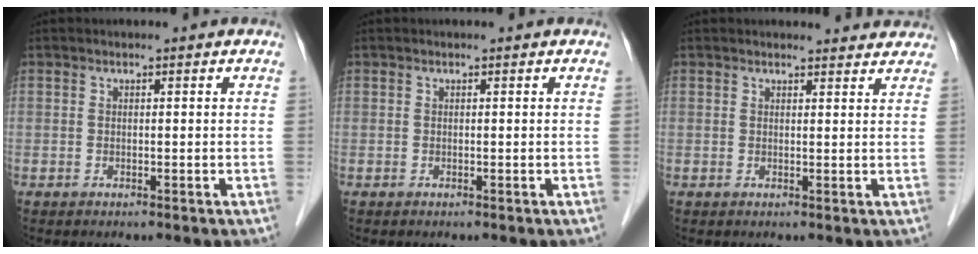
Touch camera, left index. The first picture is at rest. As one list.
[{"total": 0.0}, {"total": 5.3, "force": [5.2, 1.3, 0.5], "torque": [0.003, 0.003, 0.045]}]